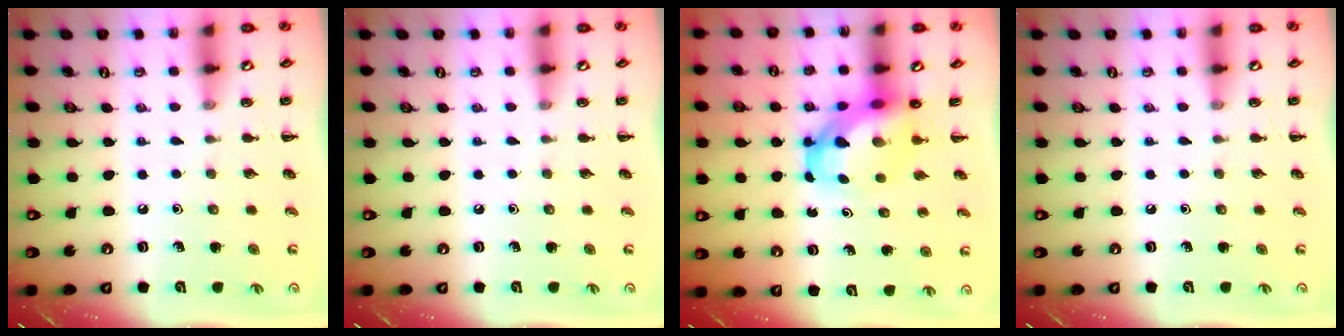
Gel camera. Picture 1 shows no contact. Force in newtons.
{"total": 0.0}
{"total": 5.6, "press": 5.5, "slide": 1.5}
{"total": 0.0}